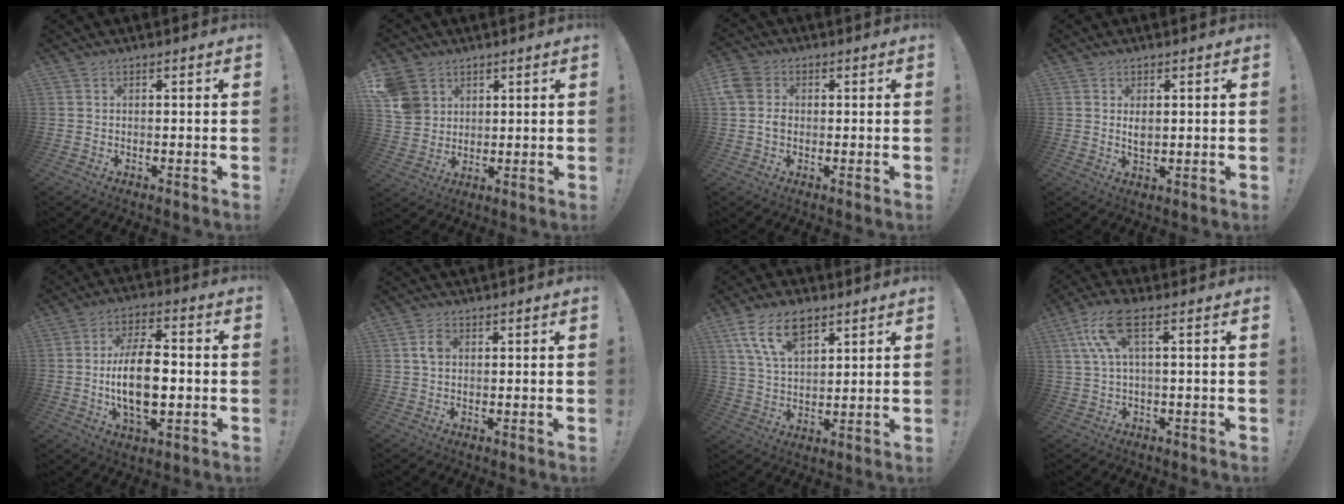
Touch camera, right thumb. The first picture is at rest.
{"total": 8.4, "force": [3.9, 7.0, 2.4], "torque": [-0.045, -0.020, 0.081]}
{"total": 5.7, "force": [-0.1, 4.8, 3.1], "torque": [-0.073, 0.002, -0.005]}
{"total": 2.9, "force": [0.9, 1.6, 2.2], "torque": [-0.023, -0.006, 0.012]}
{"total": 15.1, "force": [-1.6, 7.5, 13.0], "torque": [-0.240, -0.001, -0.037]}
{"total": 3.0, "force": [1.2, 1.9, 2.0], "torque": [-0.025, -0.003, 0.019]}
{"total": 12.5, "force": [7.1, 6.6, 7.8], "torque": [-0.142, -0.017, 0.135]}
{"total": 10.3, "force": [3.4, 3.2, 9.1], "torque": [-0.182, -0.005, 0.064]}